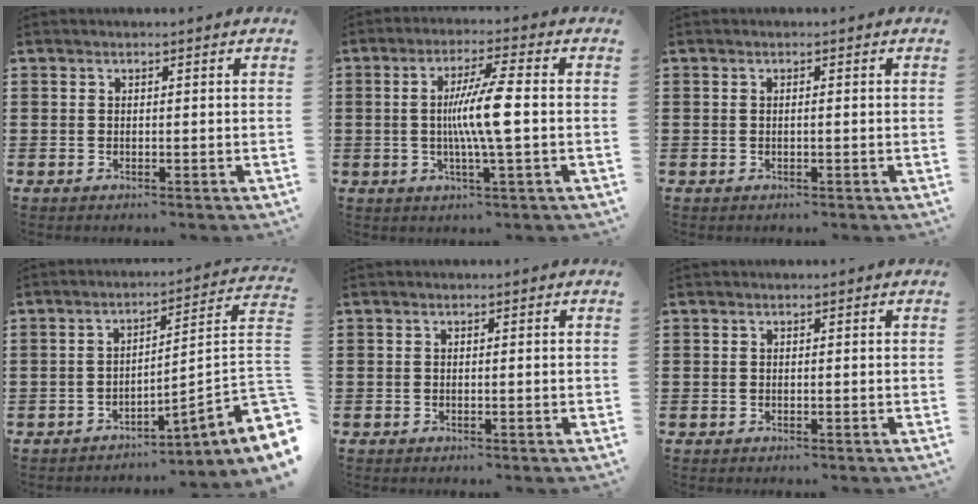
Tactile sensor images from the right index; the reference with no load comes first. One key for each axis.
{"total": 8.4, "fx": -0.3, "fy": 0.1, "fz": 8.4, "tx": -0.156, "ty": -0.008, "tz": -0.014}
{"total": 0.5, "fx": -0.1, "fy": 0.0, "fz": 0.5, "tx": -0.009, "ty": -0.004, "tz": -0.002}
{"total": 3.7, "fx": -1.0, "fy": 0.1, "fz": 3.6, "tx": -0.065, "ty": -0.045, "tz": -0.030}
{"total": 0.5, "fx": -0.3, "fy": 0.0, "fz": 0.4, "tx": -0.007, "ty": -0.004, "tz": -0.004}
{"total": 0.0}